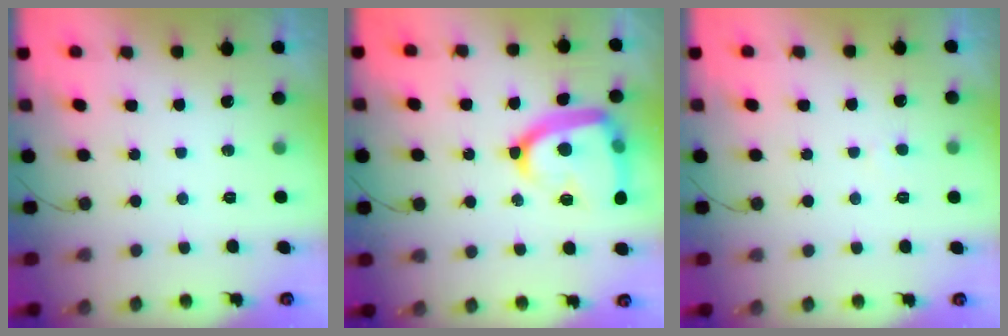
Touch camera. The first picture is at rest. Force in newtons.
{"total": 18.8, "press": 18.8, "slide": 1.1}
{"total": 2.1, "press": 2.1, "slide": 0.1}